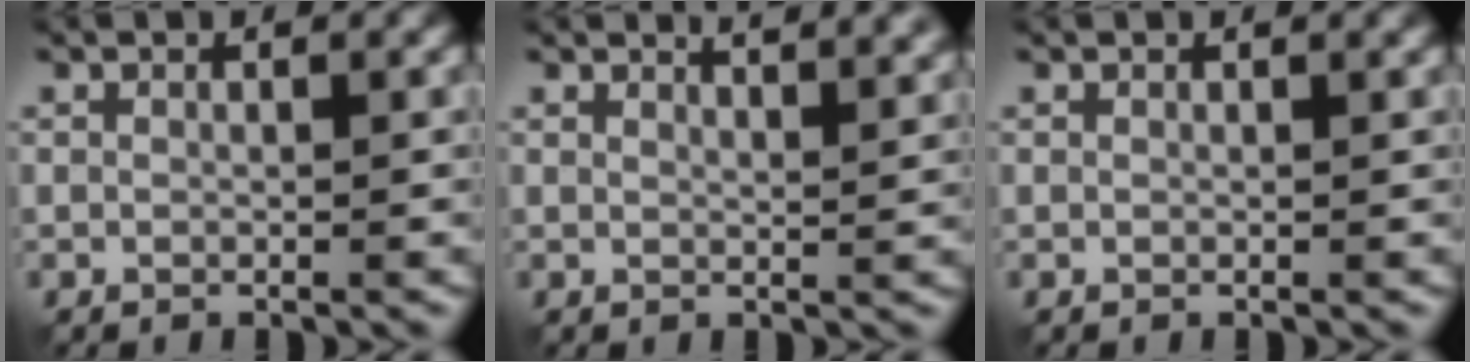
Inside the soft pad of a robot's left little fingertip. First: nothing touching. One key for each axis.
{"total": 5.1, "fx": 4.0, "fy": 1.7, "fz": 2.8, "tx": -0.010, "ty": 0.027, "tz": 0.028}
{"total": 1.0, "fx": 0.8, "fy": 0.3, "fz": 0.5, "tx": -0.005, "ty": 0.004, "tz": 0.008}